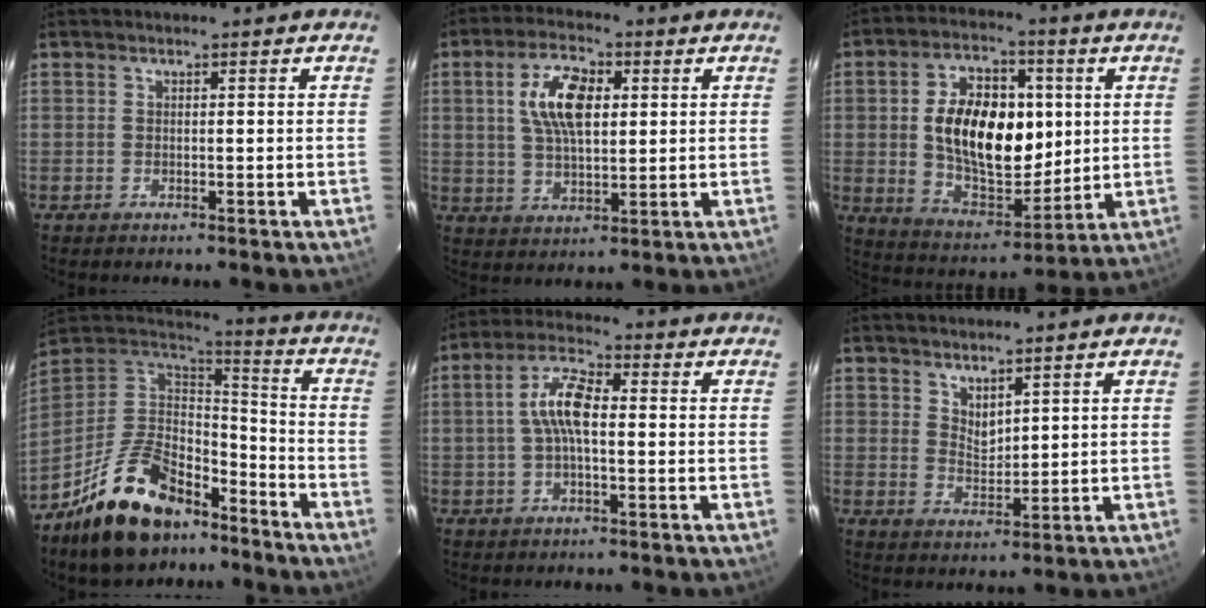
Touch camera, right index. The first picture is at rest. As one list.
[{"total": 10.1, "force": [2.5, 4.8, 8.5], "torque": [-0.161, 0.014, 0.049]}, {"total": 15.5, "force": [2.2, 9.9, 11.7], "torque": [-0.213, 0.009, 0.052]}, {"total": 21.6, "force": [-14.7, 10.5, 11.9], "torque": [-0.251, 0.016, -0.237]}, {"total": 7.3, "force": [-0.1, 2.6, 6.8], "torque": [-0.139, 0.018, -0.004]}, {"total": 3.6, "force": [2.9, 1.4, 1.5], "torque": [-0.022, -0.005, 0.054]}]